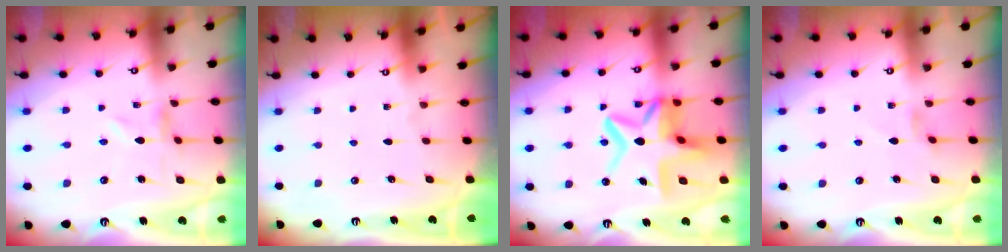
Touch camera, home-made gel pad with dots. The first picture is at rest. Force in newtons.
{"total": 0.0}
{"total": 15.2, "press": 15.2, "slide": 1.4}
{"total": 0.5, "press": 0.4, "slide": 0.3}